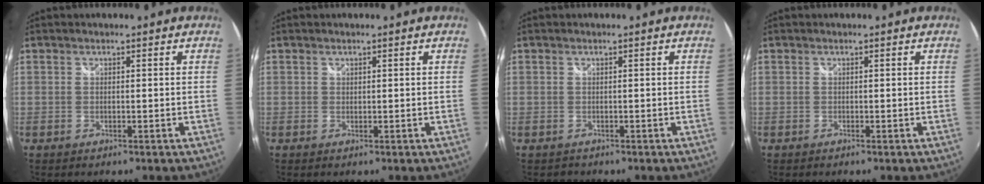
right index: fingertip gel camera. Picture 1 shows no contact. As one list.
[{"total": 0.0}, {"total": 0.9, "force": [-0.5, 0.8, -0.1], "torque": [0.001, 0.001, -0.005]}, {"total": 0.0}]